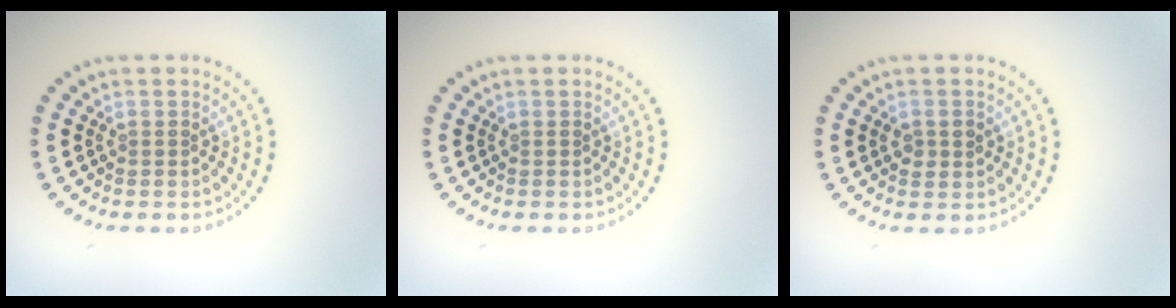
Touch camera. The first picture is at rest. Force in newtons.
{"total": 0.0}
{"total": 1.4, "press": 1.4, "slide": 0.1}